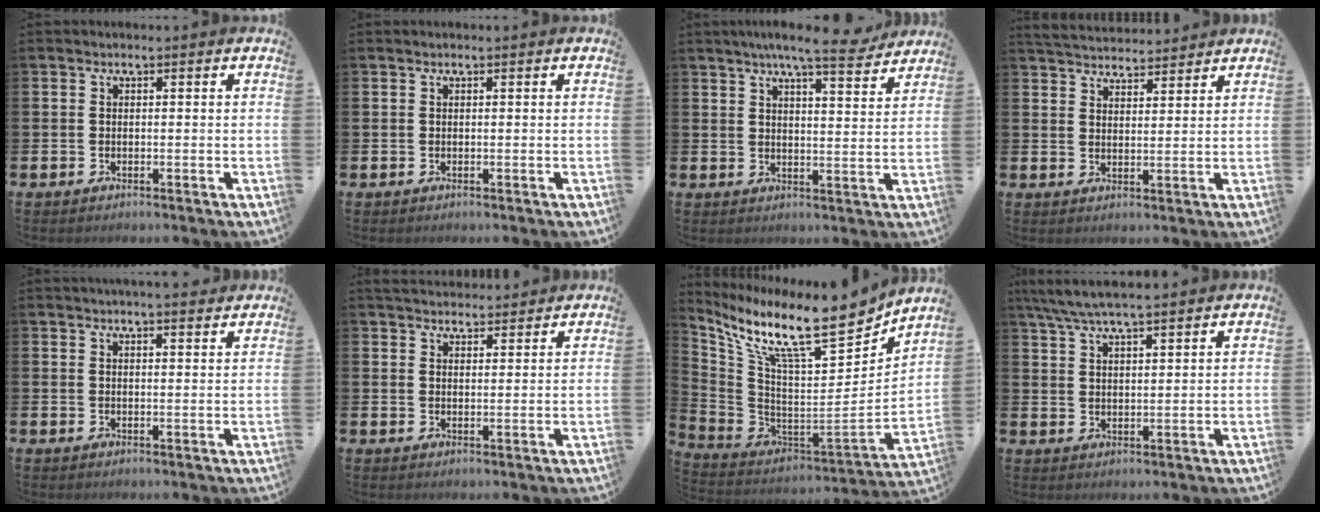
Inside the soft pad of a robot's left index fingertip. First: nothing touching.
{"total": 0.0}
{"total": 7.3, "force": [6.6, 0.4, 3.2], "torque": [-0.061, -0.030, 0.114]}
{"total": 4.5, "force": [4.4, 0.8, 0.1], "torque": [-0.022, -0.020, 0.082]}
{"total": 2.7, "force": [2.7, -0.2, 0.4], "torque": [-0.012, -0.010, 0.049]}
{"total": 3.6, "force": [3.5, 0.8, 0.2], "torque": [-0.010, -0.017, 0.066]}
{"total": 13.6, "force": [10.3, 2.9, 8.4], "torque": [-0.169, -0.087, 0.170]}
{"total": 5.9, "force": [5.3, 0.7, 2.4], "torque": [-0.067, -0.014, 0.099]}